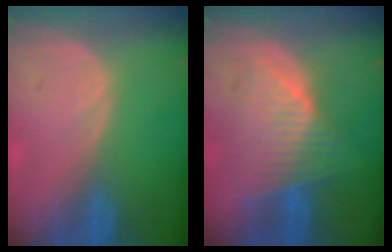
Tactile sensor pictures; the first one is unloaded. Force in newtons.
{"total": 7.9, "press": 7.0, "slide": 3.6}